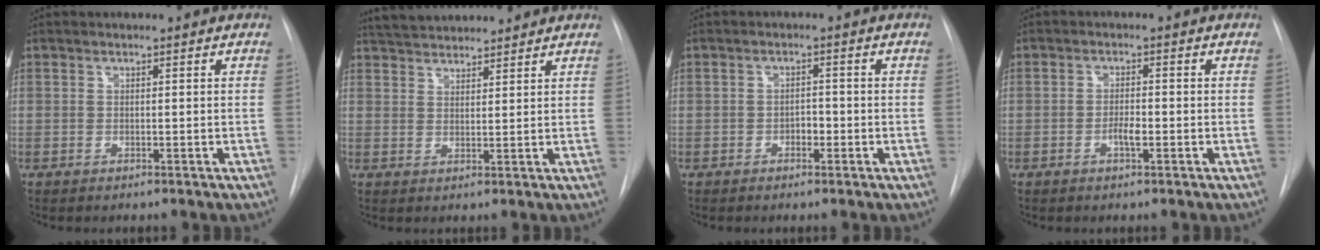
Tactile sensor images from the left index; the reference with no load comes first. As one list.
[{"total": 8.4, "force": [7.9, 1.5, 2.4], "torque": [-0.045, 0.030, 0.128]}, {"total": 1.6, "force": [-0.7, 0.9, 1.0], "torque": [-0.012, 0.005, -0.013]}, {"total": 2.0, "force": [-0.8, 0.4, 1.8], "torque": [-0.031, 0.002, -0.015]}]